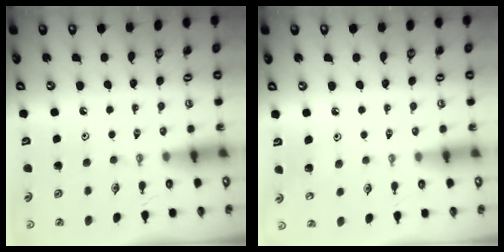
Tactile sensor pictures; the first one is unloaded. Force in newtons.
{"total": 6.5, "press": 6.4, "slide": 1.1}